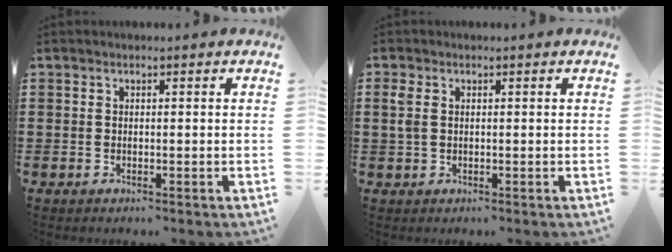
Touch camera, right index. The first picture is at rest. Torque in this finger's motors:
{"motor_torque": [0.23, -0.06, 0.11, 0.07]}